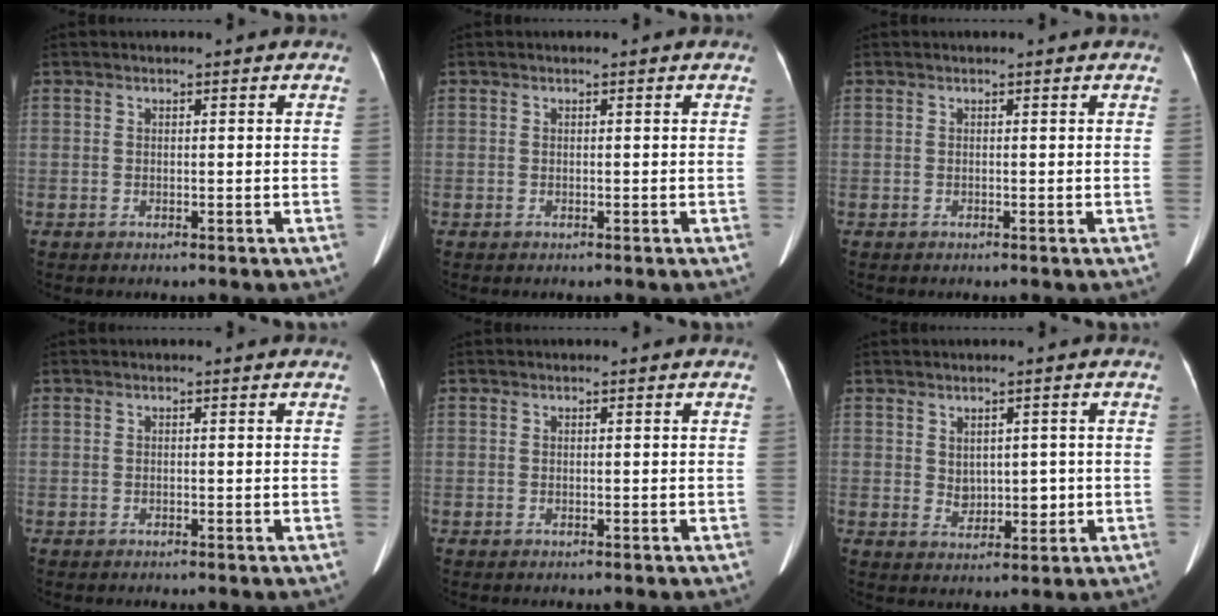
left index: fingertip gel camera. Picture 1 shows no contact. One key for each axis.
{"total": 0.0}
{"total": 0.0}
{"total": 0.0}
{"total": 0.0}
{"total": 3.7, "fx": 0.2, "fy": 2.7, "fz": 2.6, "tx": -0.043, "ty": 0.001, "tz": 0.016}